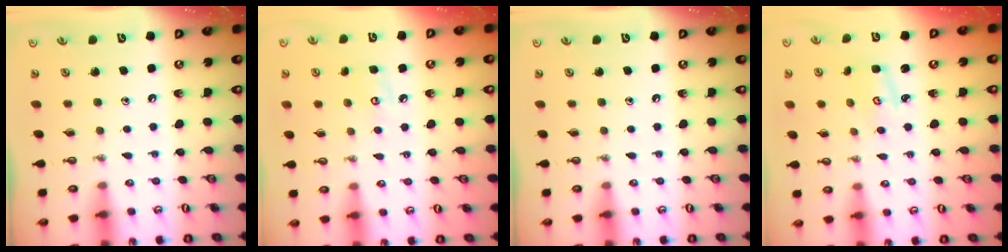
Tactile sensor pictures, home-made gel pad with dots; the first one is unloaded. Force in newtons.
{"total": 5.5, "press": 5.5, "slide": 0.6}
{"total": 0.0}
{"total": 3.2, "press": 3.2, "slide": 0.3}